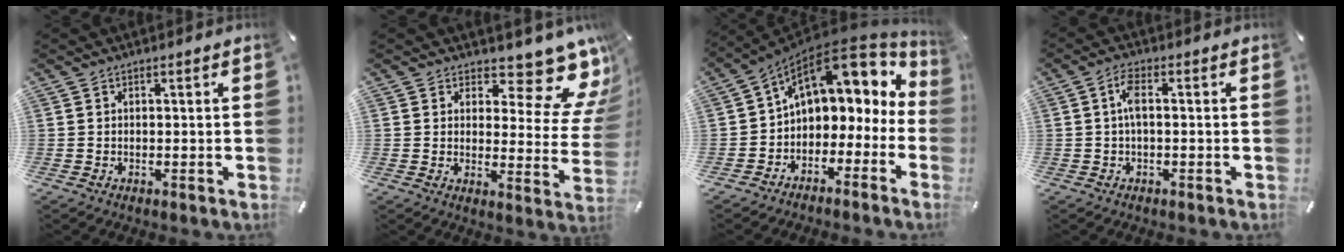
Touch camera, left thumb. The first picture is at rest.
{"total": 11.6, "force": [8.1, 4.5, 7.1], "torque": [-0.077, -0.081, 0.133]}
{"total": 12.9, "force": [4.6, 8.8, 8.2], "torque": [-0.125, -0.034, 0.076]}
{"total": 4.0, "force": [0.0, 1.5, 3.7], "torque": [-0.079, 0.006, -0.004]}